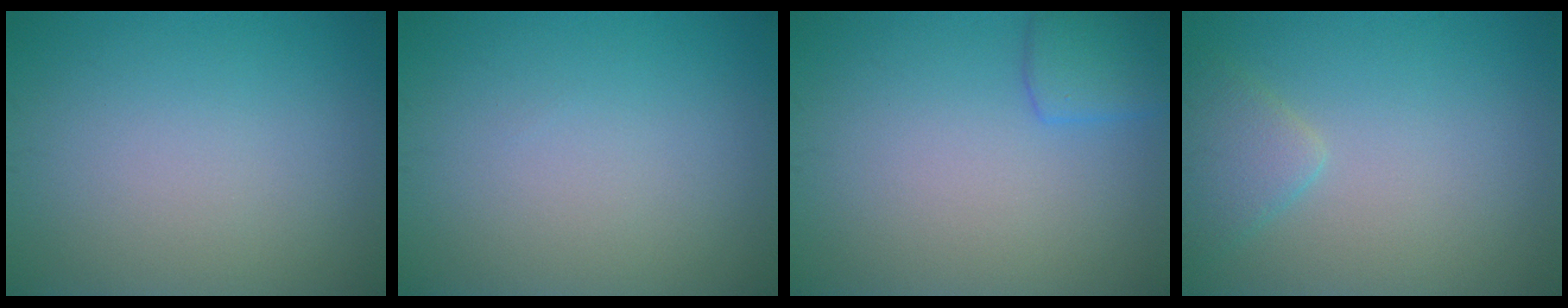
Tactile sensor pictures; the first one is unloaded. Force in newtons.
{"total": 0.0}
{"total": 2.6, "press": 2.6, "slide": 0.1}
{"total": 2.4, "press": 2.4, "slide": 0.2}